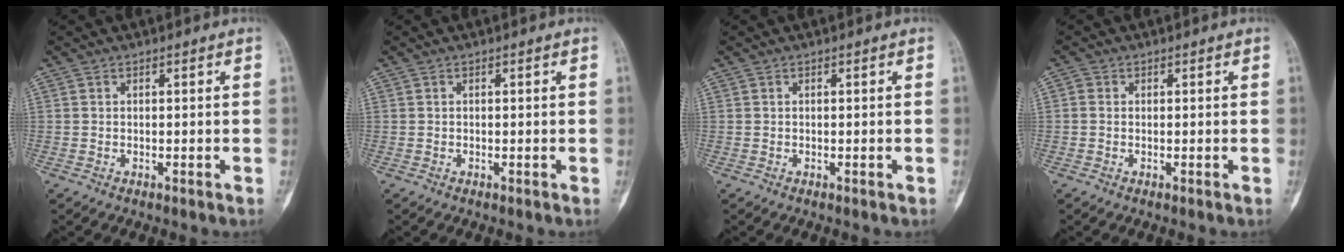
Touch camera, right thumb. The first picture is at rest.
{"total": 0.0}
{"total": 0.0}
{"total": 1.0, "force": [0.0, 0.9, 0.5], "torque": [-0.008, 0.001, -0.003]}